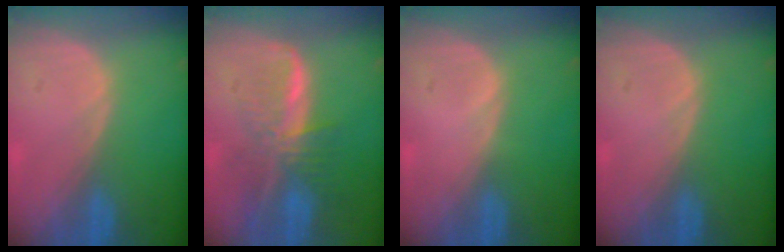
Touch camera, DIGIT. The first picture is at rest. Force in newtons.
{"total": 8.2, "press": 7.0, "slide": 4.3}
{"total": 0.0}
{"total": 0.0}